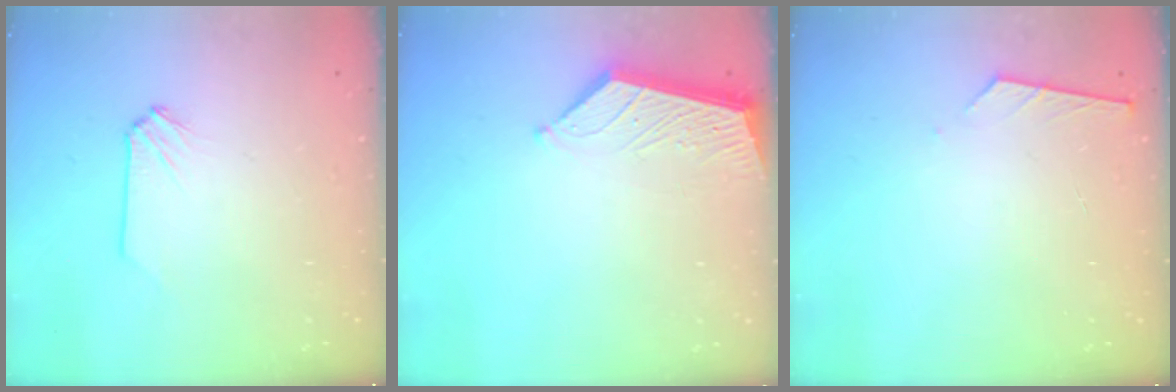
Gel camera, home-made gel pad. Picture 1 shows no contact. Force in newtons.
{"total": 5.1, "press": 5.1, "slide": 0.6}
{"total": 3.2, "press": 3.1, "slide": 0.3}